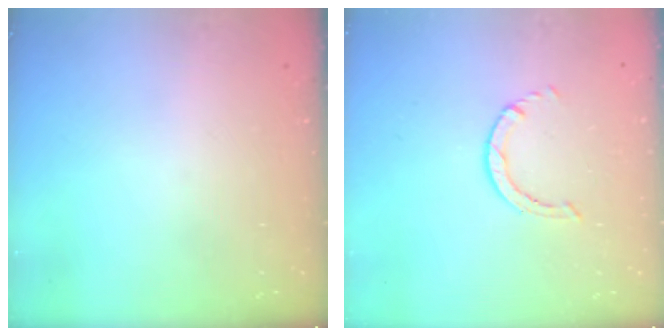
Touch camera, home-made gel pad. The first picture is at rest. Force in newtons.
{"total": 0.6, "press": 0.6, "slide": 0.1}